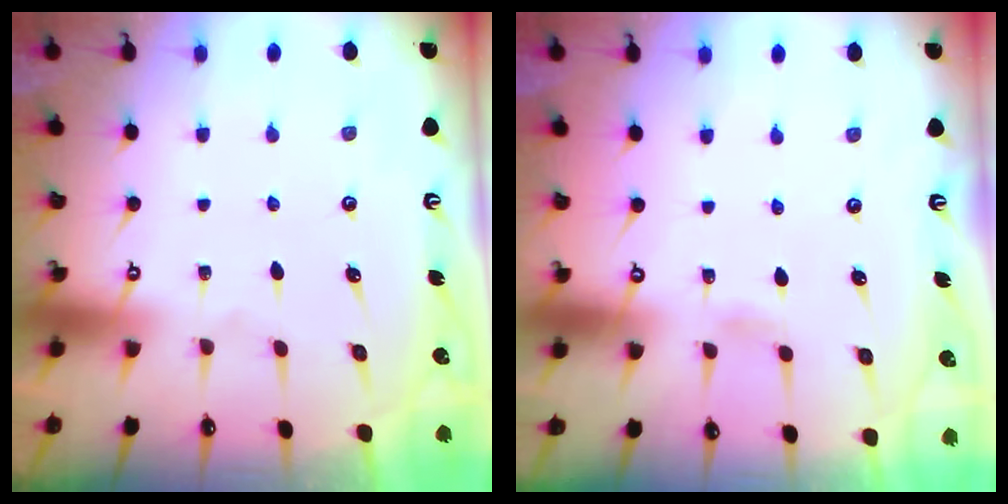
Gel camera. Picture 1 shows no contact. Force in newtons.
{"total": 3.5, "press": 3.5, "slide": 0.4}